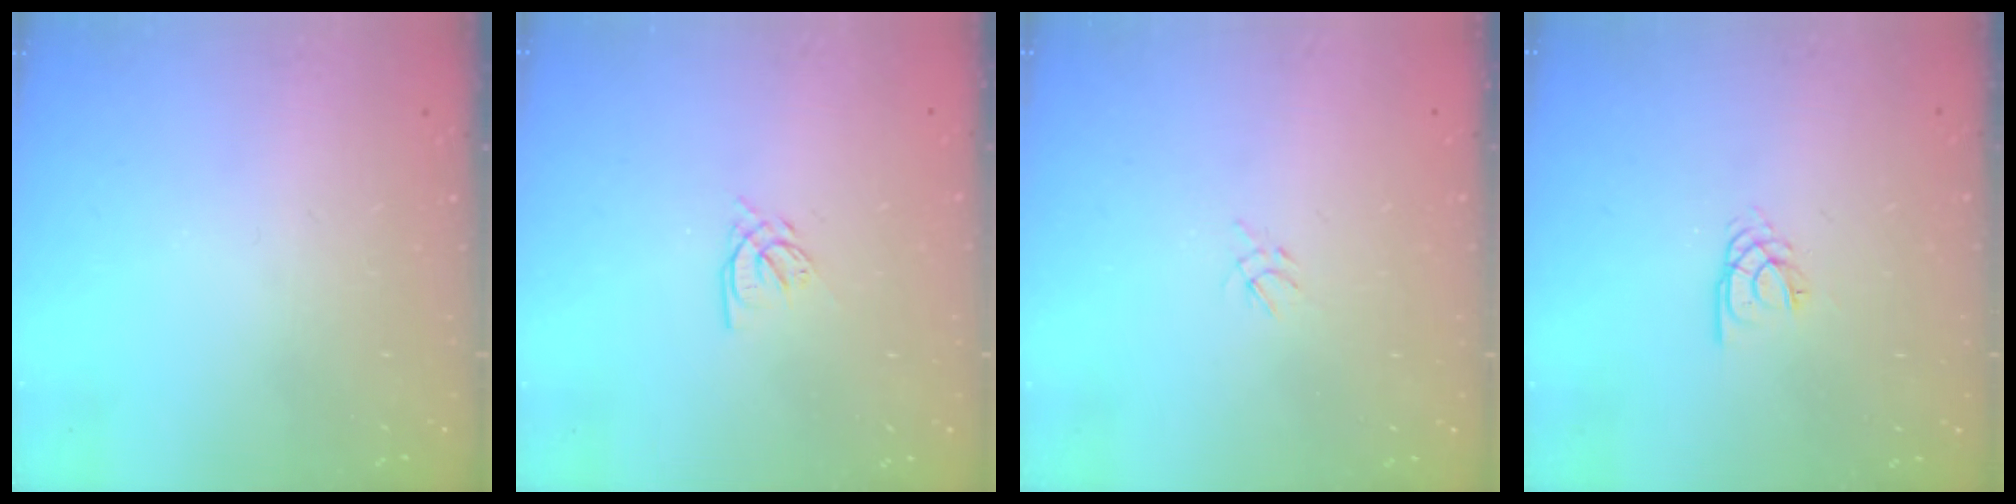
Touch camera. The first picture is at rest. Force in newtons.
{"total": 3.4, "press": 3.4, "slide": 0.2}
{"total": 2.2, "press": 2.2, "slide": 0.5}
{"total": 2.8, "press": 2.7, "slide": 0.3}